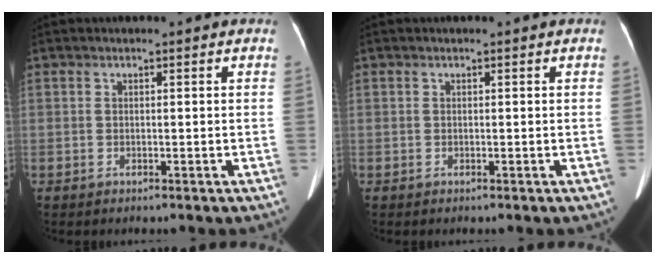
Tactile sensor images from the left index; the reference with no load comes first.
{"total": 0.0}